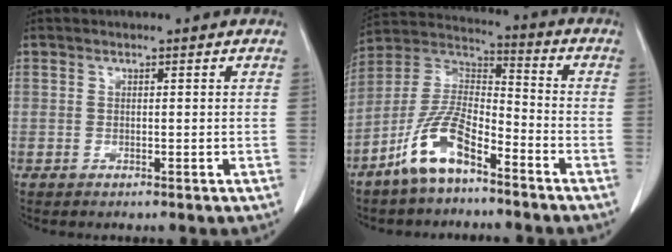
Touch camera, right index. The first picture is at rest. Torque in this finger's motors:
{"motor_torque": [0.63, -0.21, -0.18, -0.21]}